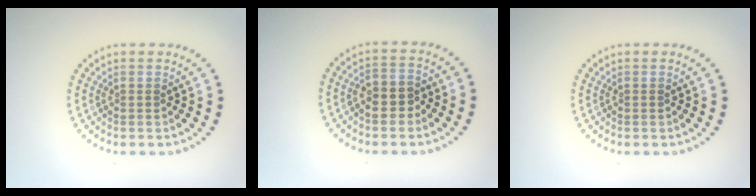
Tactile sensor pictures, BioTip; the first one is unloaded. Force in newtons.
{"total": 2.6, "press": 2.5, "slide": 0.7}
{"total": 0.0}